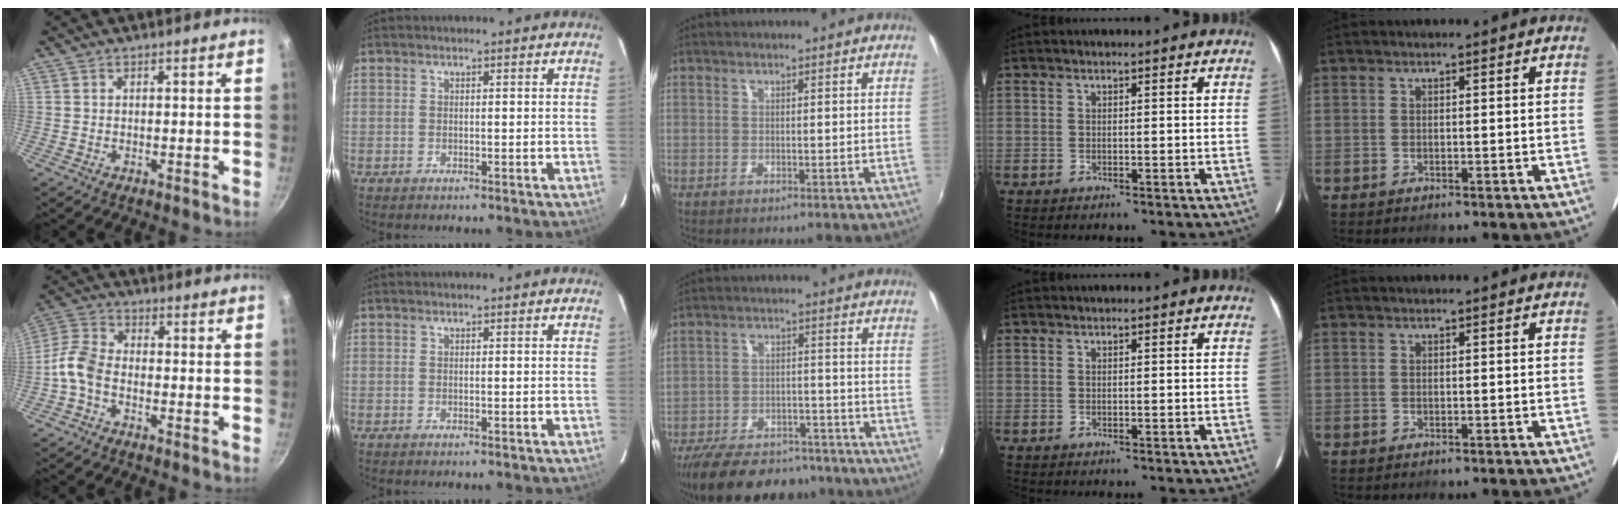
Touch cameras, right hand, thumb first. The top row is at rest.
{"thumb": {"total": 6.4, "force": [-2.9, 3.8, 4.3], "torque": [-0.093, 0.034, -0.074]}, "middle": {"total": 19.3, "force": [-15.6, 7.7, 8.3], "torque": [-0.181, -0.003, -0.225]}}